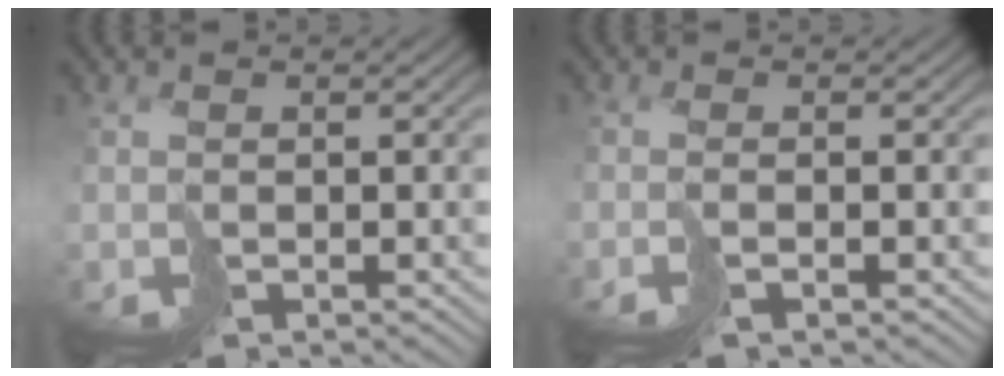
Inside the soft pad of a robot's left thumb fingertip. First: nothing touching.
{"total": 2.0, "force": [-0.9, 0.4, 1.7], "torque": [-0.031, 0.000, -0.027]}